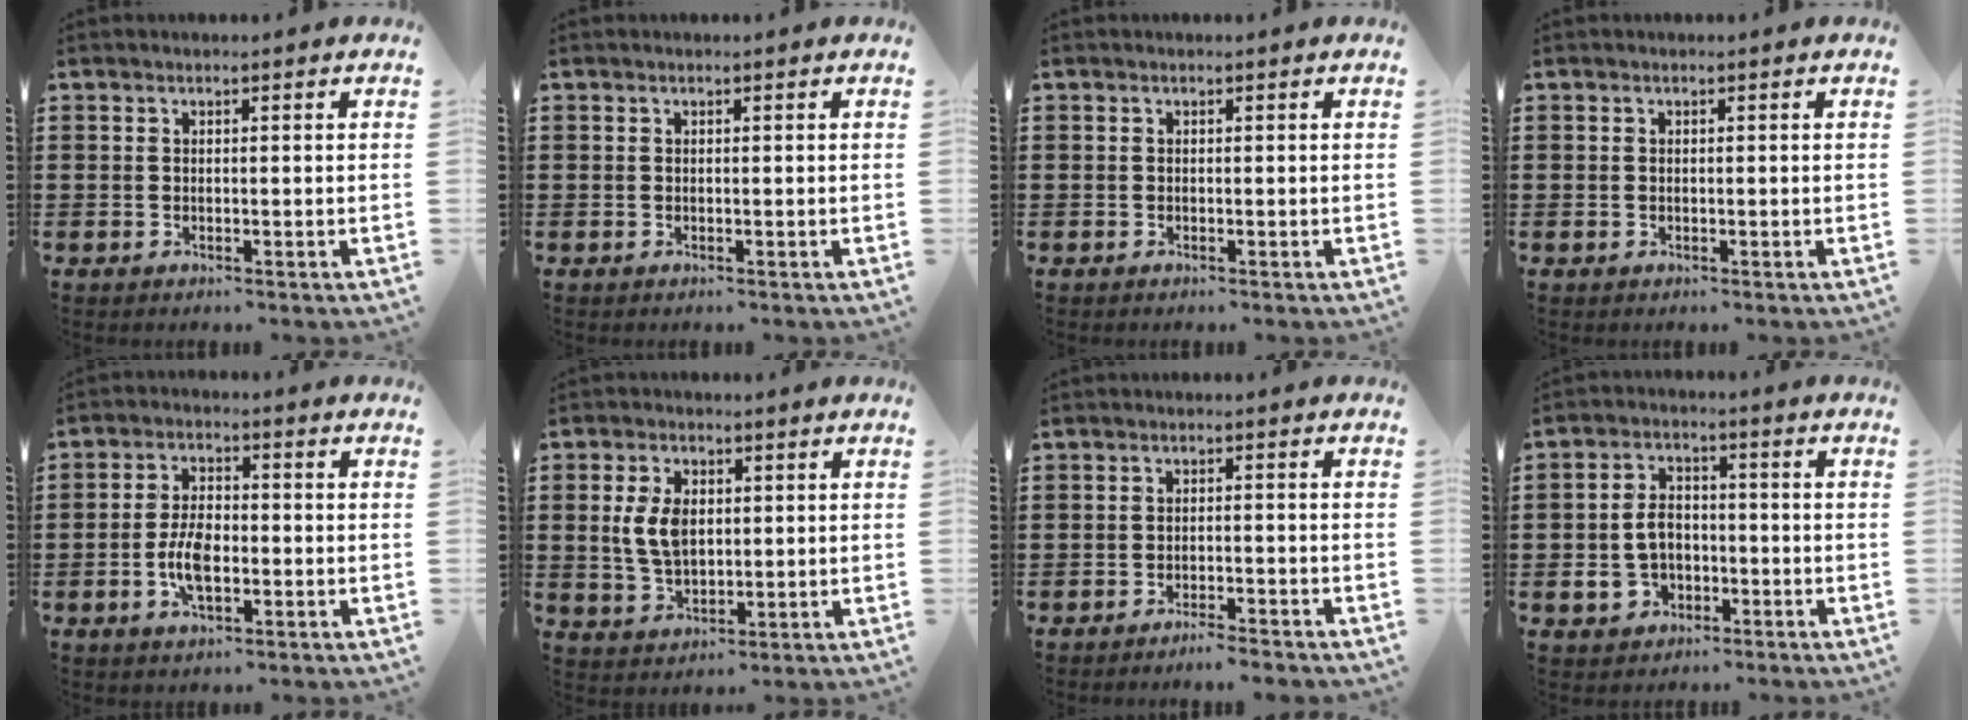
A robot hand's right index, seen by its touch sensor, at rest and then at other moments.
{"total": 0.0}
{"total": 0.0}
{"total": 0.0}
{"total": 6.1, "force": [-1.5, 3.0, 5.1], "torque": [-0.119, 0.001, -0.034]}
{"total": 6.5, "force": [0.9, 4.0, 5.0], "torque": [-0.120, 0.008, 0.011]}
{"total": 2.3, "force": [-2.2, -0.1, 0.7], "torque": [-0.014, 0.000, -0.045]}
{"total": 5.4, "force": [-1.5, 4.1, 3.2], "torque": [-0.083, 0.006, -0.034]}